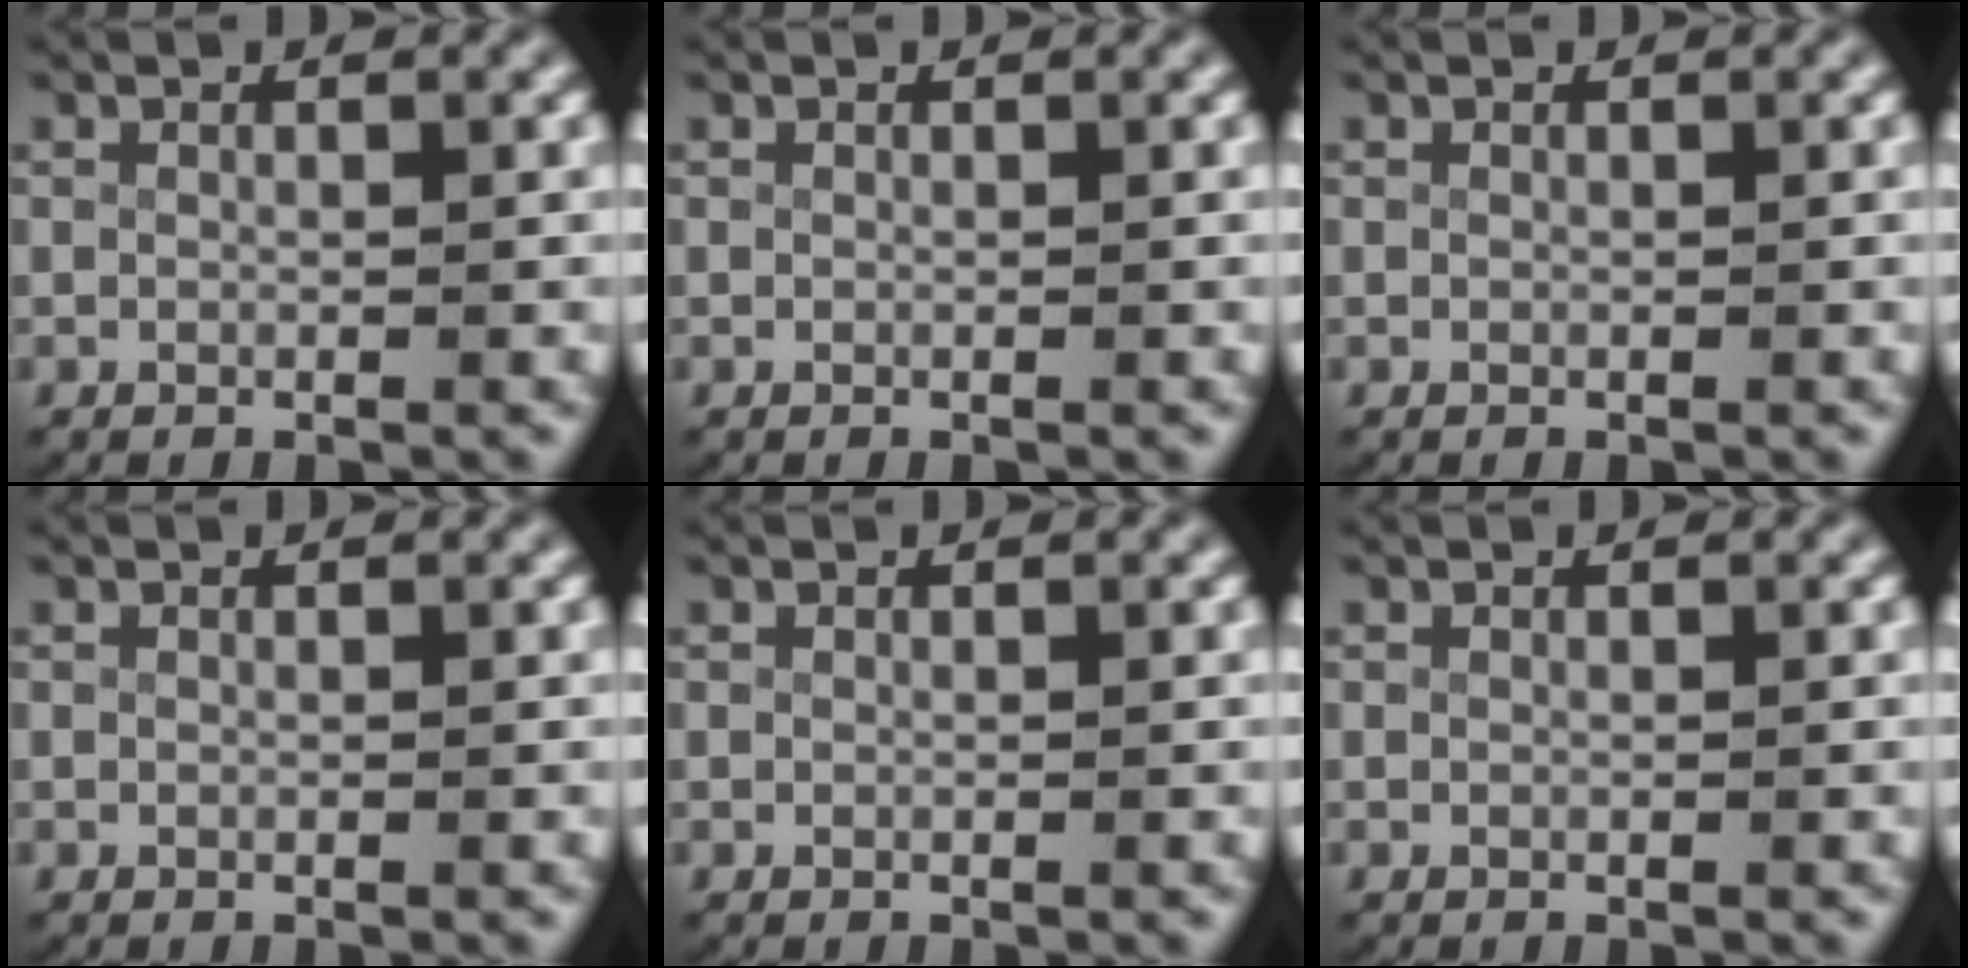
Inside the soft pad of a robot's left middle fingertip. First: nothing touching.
{"total": 0.0}
{"total": 0.0}
{"total": 0.0}
{"total": 0.0}
{"total": 0.0}